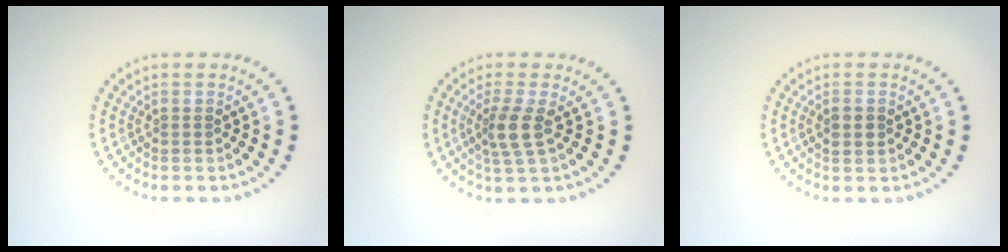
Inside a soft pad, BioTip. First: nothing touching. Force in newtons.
{"total": 2.7, "press": 2.1, "slide": 1.7}
{"total": 1.2, "press": 1.2, "slide": 0.1}